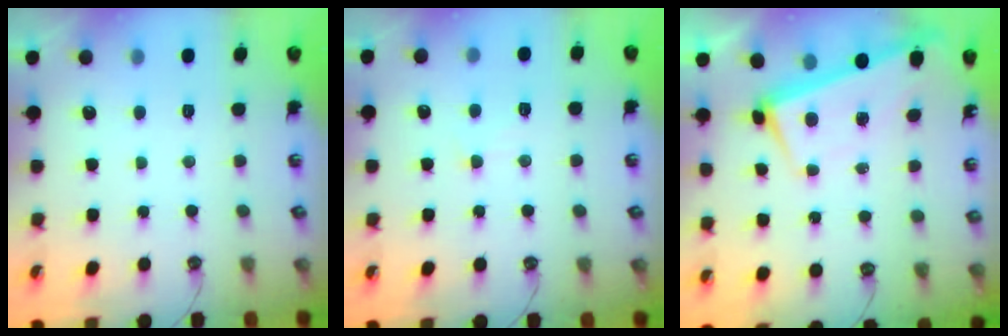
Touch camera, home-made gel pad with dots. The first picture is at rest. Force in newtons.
{"total": 1.1, "press": 1.0, "slide": 0.5}
{"total": 1.5, "press": 0.5, "slide": 1.5}